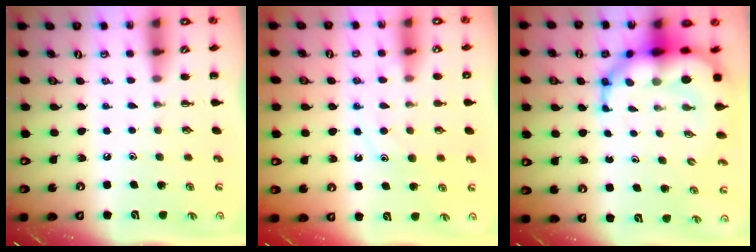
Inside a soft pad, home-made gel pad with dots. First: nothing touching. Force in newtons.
{"total": 11.5, "press": 11.5, "slide": 0.6}
{"total": 12.5, "press": 12.0, "slide": 3.7}